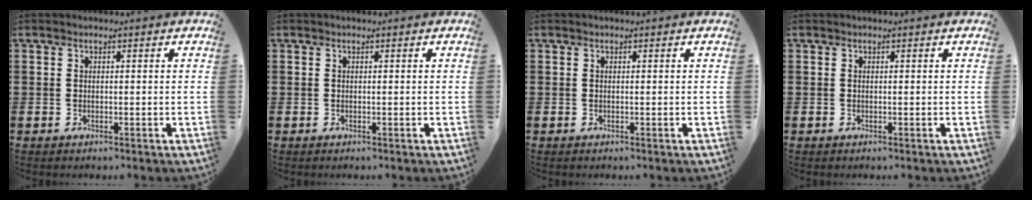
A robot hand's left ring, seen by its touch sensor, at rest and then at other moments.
{"total": 0.0}
{"total": 0.0}
{"total": 0.0}